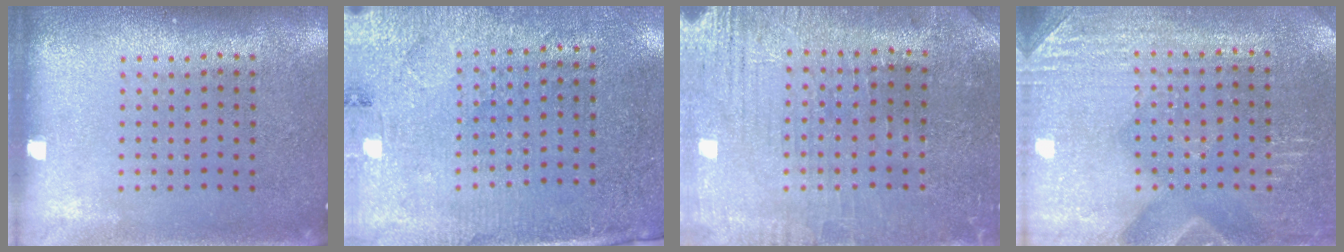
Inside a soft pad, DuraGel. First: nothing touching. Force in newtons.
{"total": 2.8, "press": 2.6, "slide": 1.2}
{"total": 0.8, "press": 0.7, "slide": 0.4}
{"total": 2.9, "press": 2.8, "slide": 0.4}